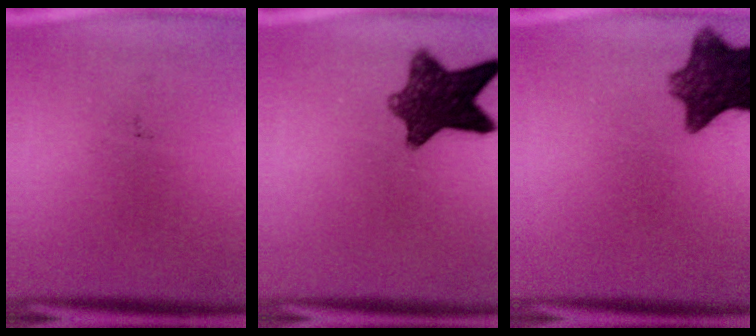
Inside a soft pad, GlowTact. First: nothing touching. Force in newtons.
{"total": 10.3}
{"total": 9.7}